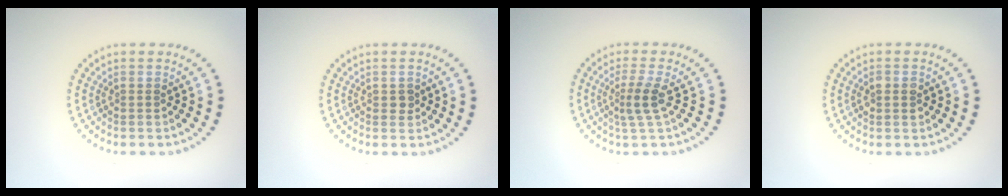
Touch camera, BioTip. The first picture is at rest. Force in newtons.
{"total": 0.9, "press": 0.9, "slide": 0.1}
{"total": 2.4, "press": 1.7, "slide": 1.7}
{"total": 1.3, "press": 1.3, "slide": 0.1}